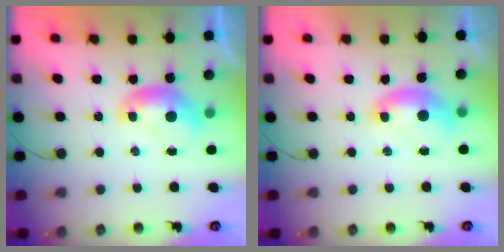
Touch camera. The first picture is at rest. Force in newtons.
{"total": 1.8, "press": 1.6, "slide": 0.7}